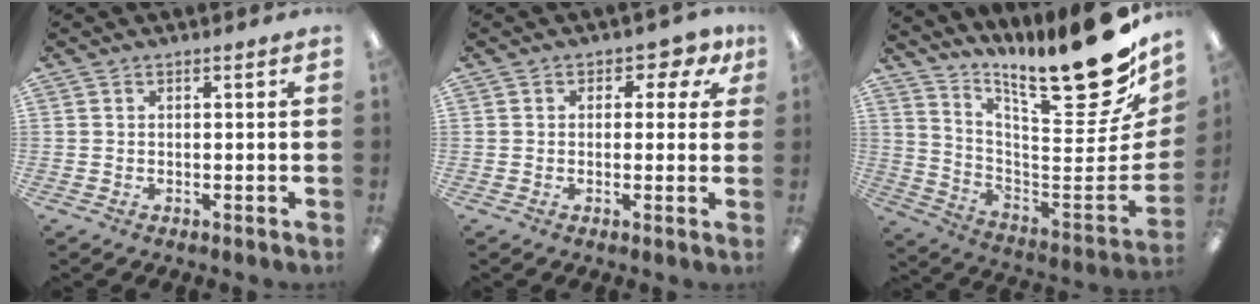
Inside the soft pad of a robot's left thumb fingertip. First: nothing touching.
{"total": 3.6, "force": [1.1, 2.4, 2.4], "torque": [-0.026, 0.001, 0.014]}
{"total": 24.3, "force": [16.6, 5.6, 16.9], "torque": [-0.227, -0.128, 0.269]}